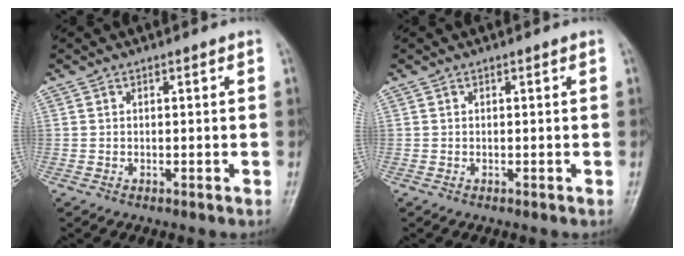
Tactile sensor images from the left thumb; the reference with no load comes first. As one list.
[{"total": 0.0}]